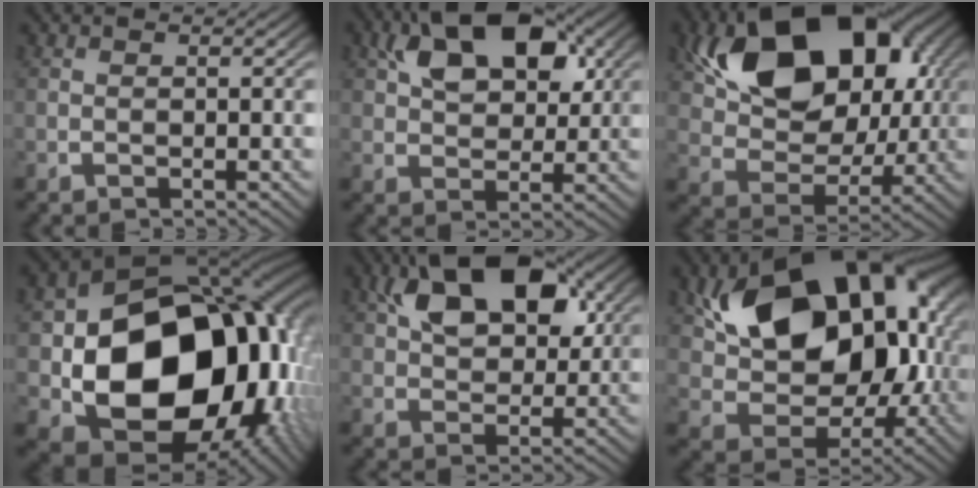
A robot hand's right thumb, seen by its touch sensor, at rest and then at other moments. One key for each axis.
{"total": 8.1, "fx": 3.3, "fy": 4.6, "fz": 5.8, "tx": -0.090, "ty": 0.005, "tz": 0.060}
{"total": 16.7, "fx": 4.3, "fy": 10.4, "fz": 12.3, "tx": -0.239, "ty": -0.010, "tz": 0.076}
{"total": 28.4, "fx": -2.1, "fy": 19.1, "fz": 20.9, "tx": -0.384, "ty": -0.092, "tz": 0.006}
{"total": 9.1, "fx": 3.5, "fy": 5.1, "fz": 6.7, "tx": -0.107, "ty": 0.005, "tz": 0.063}
{"total": 20.9, "fx": 3.4, "fy": 13.5, "fz": 15.6, "tx": -0.264, "ty": -0.021, "tz": 0.062}